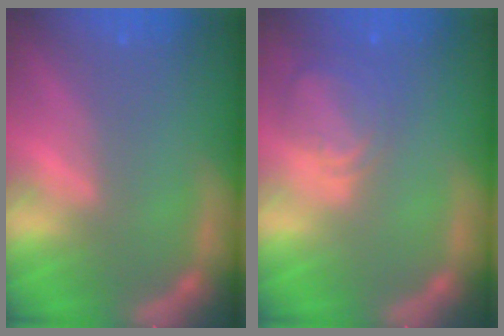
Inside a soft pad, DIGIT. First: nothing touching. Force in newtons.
{"total": 4.5}